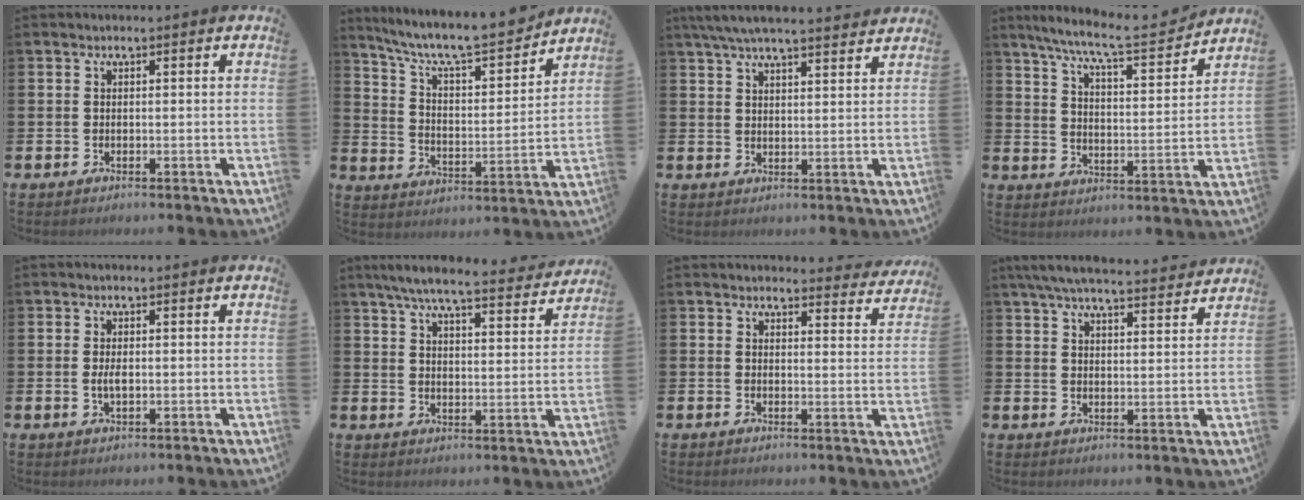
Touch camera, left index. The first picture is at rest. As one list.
[{"total": 9.1, "force": [8.4, 1.6, 3.1], "torque": [-0.090, -0.064, 0.140]}, {"total": 5.9, "force": [5.5, 0.4, 2.0], "torque": [-0.045, -0.021, 0.099]}, {"total": 8.4, "force": [7.6, 1.0, 3.6], "torque": [-0.088, -0.050, 0.127]}, {"total": 1.9, "force": [0.0, 0.9, 1.7], "torque": [-0.028, -0.001, -0.002]}, {"total": 6.9, "force": [6.3, 0.6, 2.8], "torque": [-0.059, -0.040, 0.104]}, {"total": 3.1, "force": [3.1, 0.6, 0.1], "torque": [0.012, -0.025, 0.050]}, {"total": 6.6, "force": [6.2, 0.8, 2.1], "torque": [-0.052, -0.034, 0.110]}]